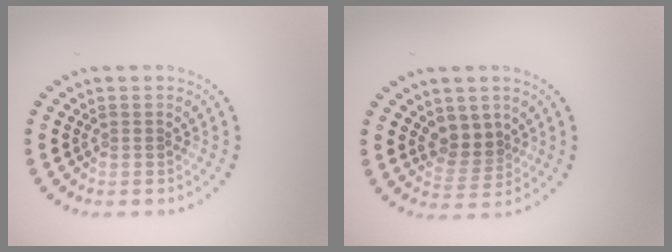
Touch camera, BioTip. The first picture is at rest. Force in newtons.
{"total": 2.3, "press": 1.9, "slide": 1.3}